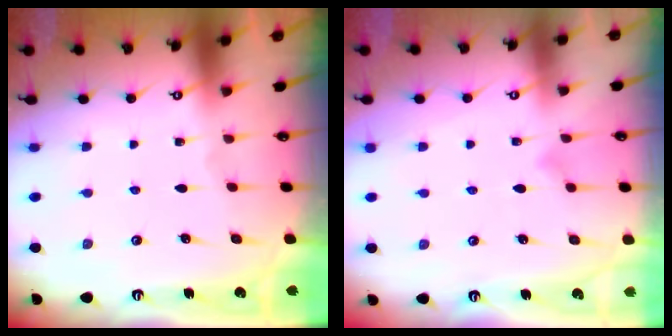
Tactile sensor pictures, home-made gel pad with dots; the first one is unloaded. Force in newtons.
{"total": 7.4, "press": 7.4, "slide": 0.5}